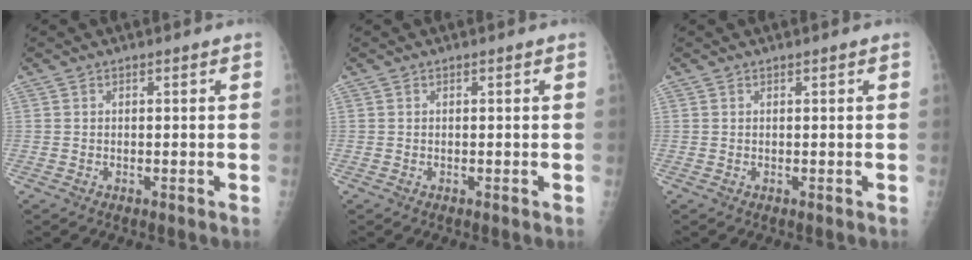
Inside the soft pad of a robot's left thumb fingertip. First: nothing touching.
{"total": 0.0}
{"total": 0.0}